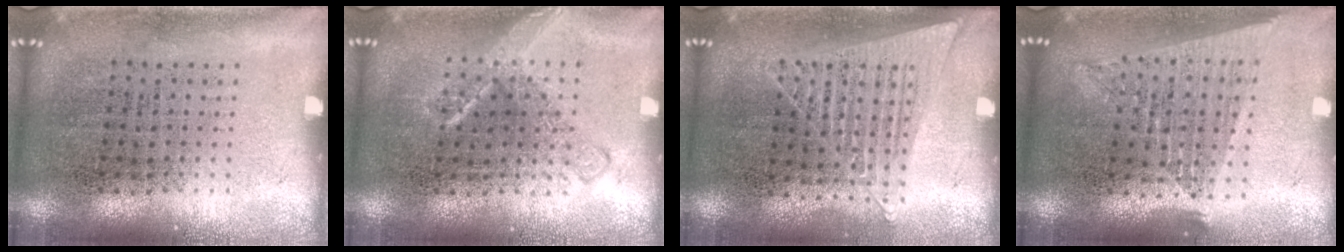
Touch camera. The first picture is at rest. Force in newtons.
{"total": 1.7, "press": 1.7, "slide": 0.3}
{"total": 1.4, "press": 1.3, "slide": 0.5}
{"total": 1.8, "press": 1.6, "slide": 0.8}